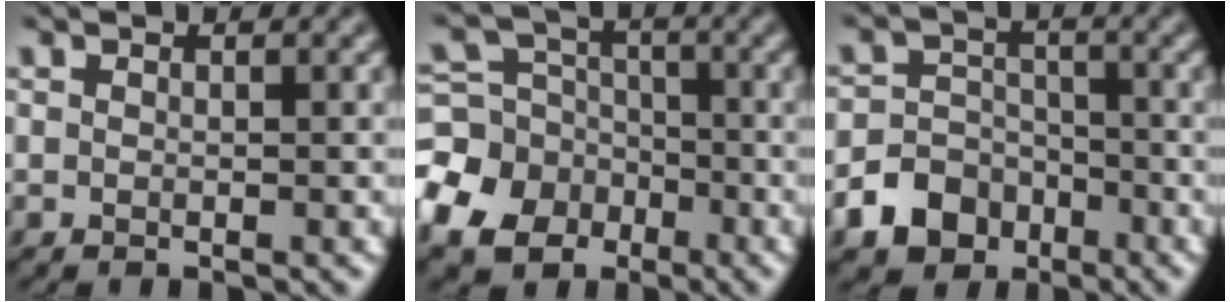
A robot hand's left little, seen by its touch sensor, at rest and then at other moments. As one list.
[{"total": 9.9, "force": [-5.1, 7.7, 3.4], "torque": [-0.089, -0.024, -0.115]}, {"total": 7.2, "force": [-4.3, 5.6, 1.5], "torque": [-0.011, -0.016, -0.099]}]